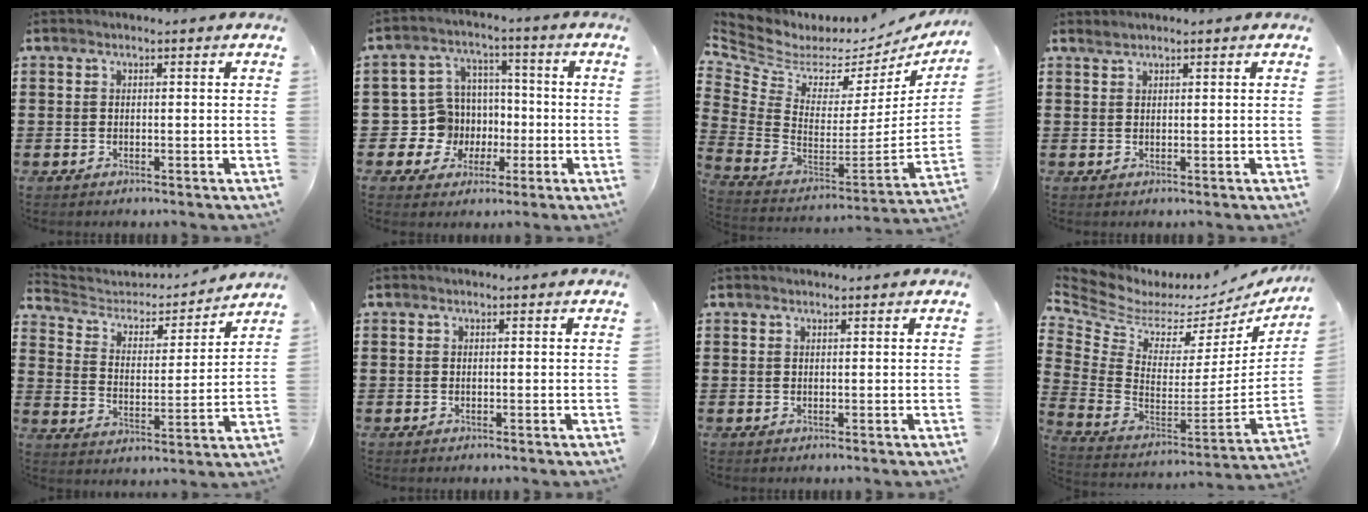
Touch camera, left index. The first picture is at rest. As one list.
[{"total": 8.6, "force": [-0.9, 8.5, 1.2], "torque": [-0.079, 0.002, -0.009]}, {"total": 3.9, "force": [2.7, 2.6, 1.3], "torque": [-0.060, -0.042, 0.043]}, {"total": 0.8, "force": [0.8, 0.1, 0.2], "torque": [-0.006, 0.000, 0.017]}, {"total": 3.7, "force": [3.3, 1.6, 0.5], "torque": [-0.037, -0.027, 0.049]}, {"total": 0.0}, {"total": 0.7, "force": [0.6, 0.0, 0.2], "torque": [-0.005, -0.001, 0.013]}, {"total": 4.3, "force": [3.0, 2.7, 1.4], "torque": [-0.064, -0.041, 0.050]}]